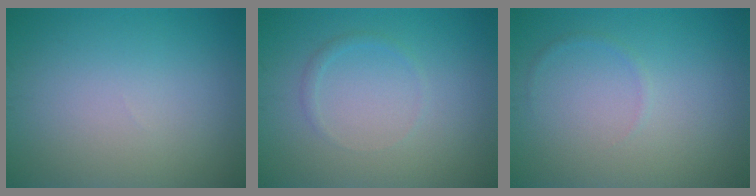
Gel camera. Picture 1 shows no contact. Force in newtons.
{"total": 0.8, "press": 0.8, "slide": 0.1}
{"total": 0.5, "press": 0.5, "slide": 0.0}